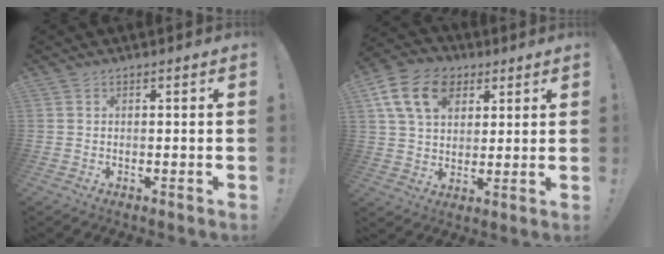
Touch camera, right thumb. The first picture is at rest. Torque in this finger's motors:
{"motor_torque": [0.30, 0.31, 0.40, 0.40, 0.06]}